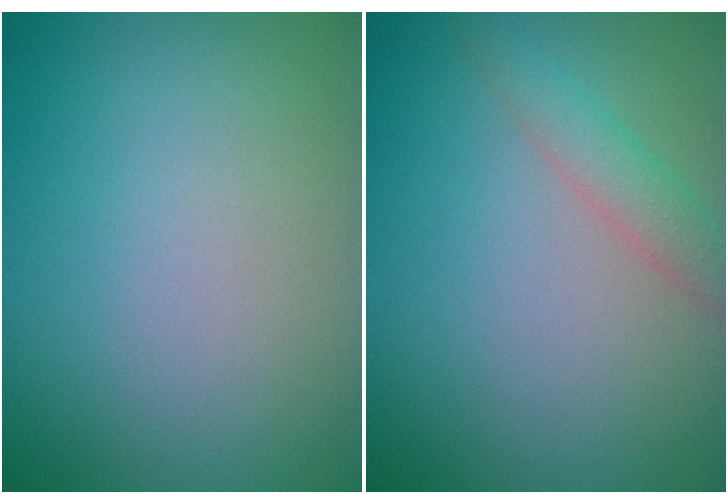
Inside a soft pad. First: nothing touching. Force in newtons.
{"total": 2.2, "press": 2.2, "slide": 0.1}